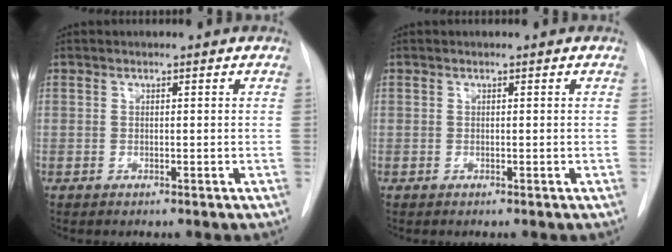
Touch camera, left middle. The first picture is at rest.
{"total": 0.0}